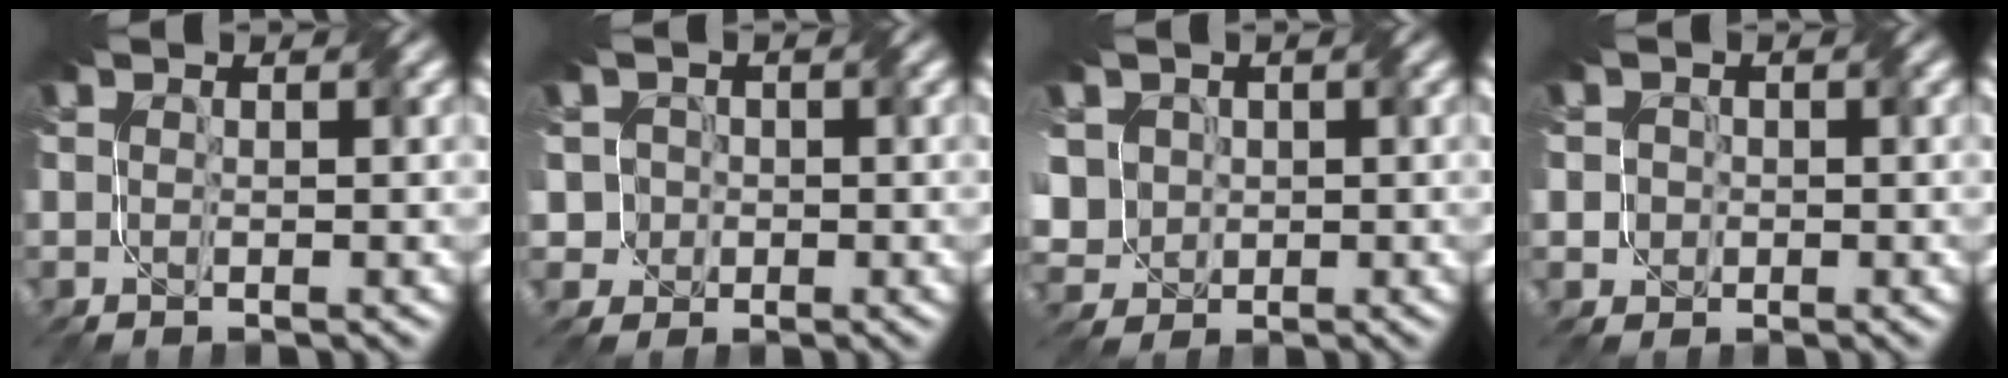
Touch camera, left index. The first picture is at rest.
{"total": 3.1, "force": [-0.5, 3.1, 0.5], "torque": [-0.001, 0.024, -0.027]}
{"total": 5.6, "force": [0.5, 4.9, 2.7], "torque": [-0.082, 0.019, -0.008]}
{"total": 1.7, "force": [0.0, 1.6, 0.6], "torque": [0.004, 0.015, -0.013]}